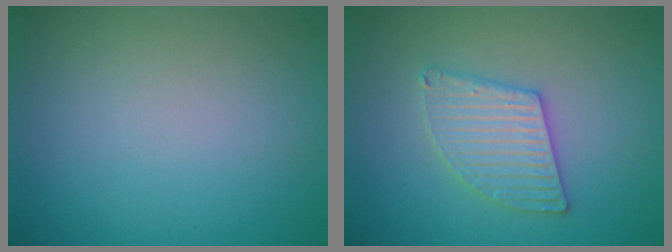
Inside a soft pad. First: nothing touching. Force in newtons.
{"total": 3.2, "press": 3.2, "slide": 0.3}